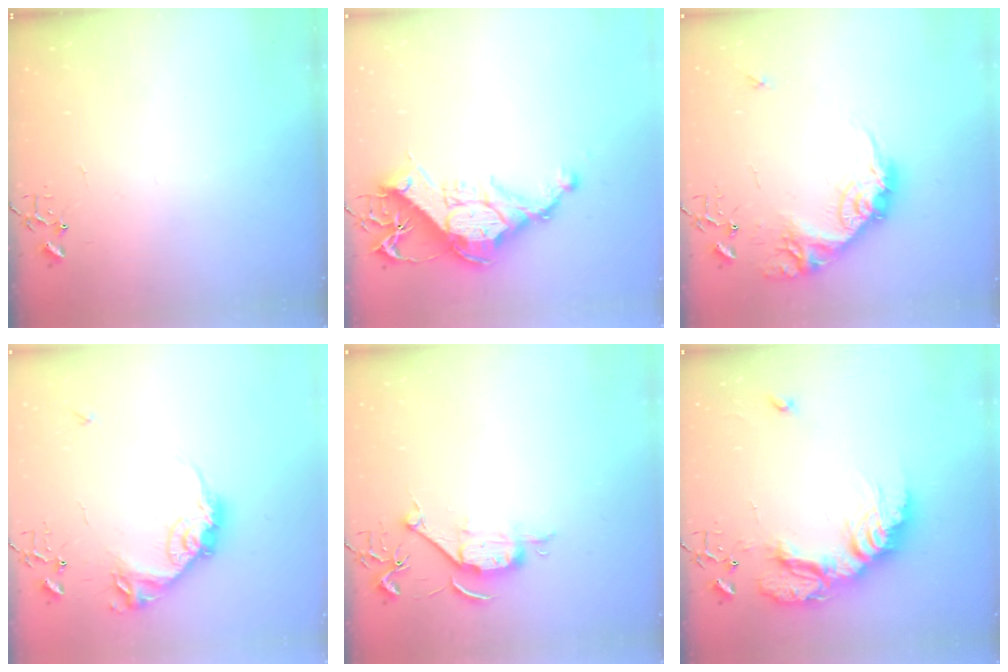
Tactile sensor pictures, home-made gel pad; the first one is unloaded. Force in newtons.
{"total": 15.4, "press": 15.3, "slide": 1.6}
{"total": 16.9, "press": 16.9, "slide": 1.0}
{"total": 15.8, "press": 15.8, "slide": 0.8}
{"total": 7.1, "press": 7.0, "slide": 0.8}
{"total": 21.7, "press": 21.6, "slide": 1.9}